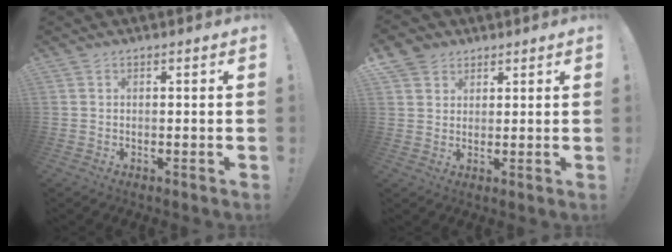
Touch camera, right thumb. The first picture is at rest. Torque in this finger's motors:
{"motor_torque": [0.25, 0.65, 0.80, 0.59, 0.26]}